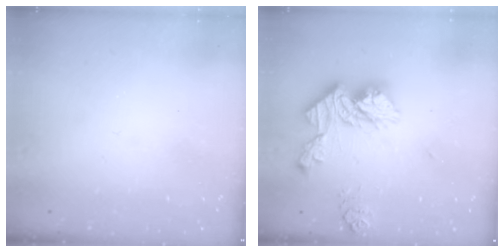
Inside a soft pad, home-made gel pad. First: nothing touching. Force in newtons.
{"total": 15.0, "press": 14.9, "slide": 1.4}